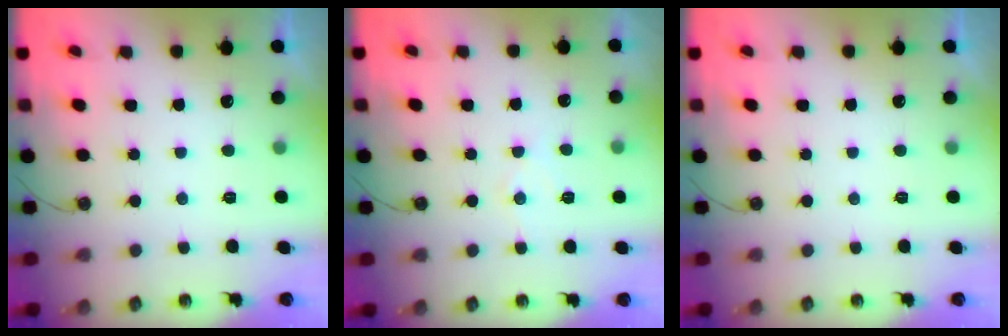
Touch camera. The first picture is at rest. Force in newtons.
{"total": 6.2, "press": 6.2, "slide": 0.6}
{"total": 0.0}